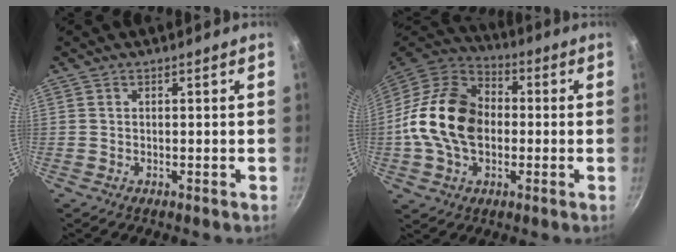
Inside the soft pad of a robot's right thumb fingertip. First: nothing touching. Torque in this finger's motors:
{"motor_torque": [2.03, 2.98, 1.17, -1.14, 0.53]}